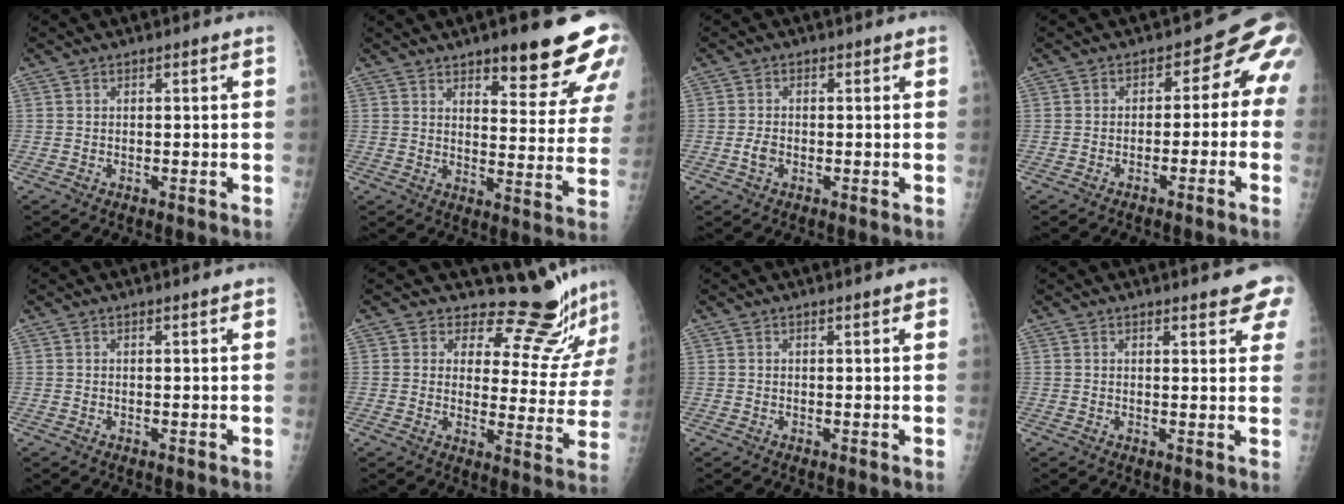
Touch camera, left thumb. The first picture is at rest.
{"total": 15.6, "force": [9.9, 4.6, 11.1], "torque": [-0.104, -0.060, 0.133]}
{"total": 2.2, "force": [-0.6, 1.5, 1.4], "torque": [-0.022, 0.002, -0.013]}
{"total": 7.1, "force": [-2.6, 4.9, 4.4], "torque": [-0.019, 0.043, -0.043]}
{"total": 0.8, "force": [0.5, 0.1, 0.6], "torque": [-0.008, 0.000, 0.006]}
{"total": 13.2, "force": [12.5, 3.3, 2.5], "torque": [0.005, -0.127, 0.147]}
{"total": 1.3, "force": [0.9, 0.3, 0.9], "torque": [-0.012, -0.001, 0.009]}
{"total": 6.5, "force": [4.8, 1.8, 4.0], "torque": [-0.022, -0.017, 0.049]}